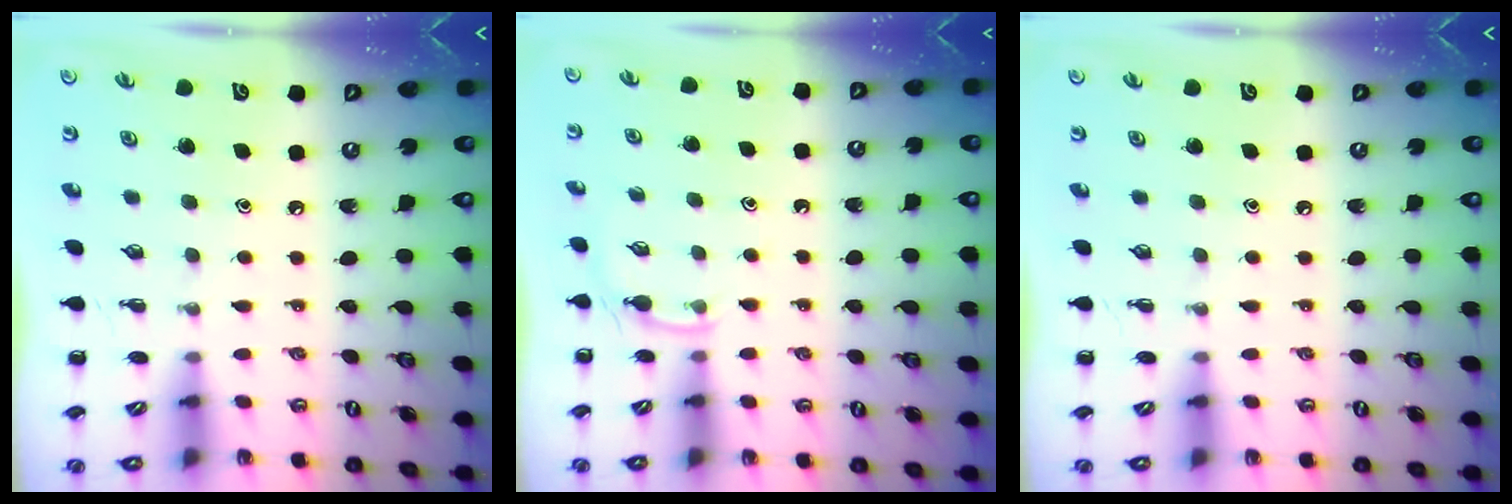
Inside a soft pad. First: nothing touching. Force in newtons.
{"total": 3.3, "press": 3.1, "slide": 1.1}
{"total": 0.0}